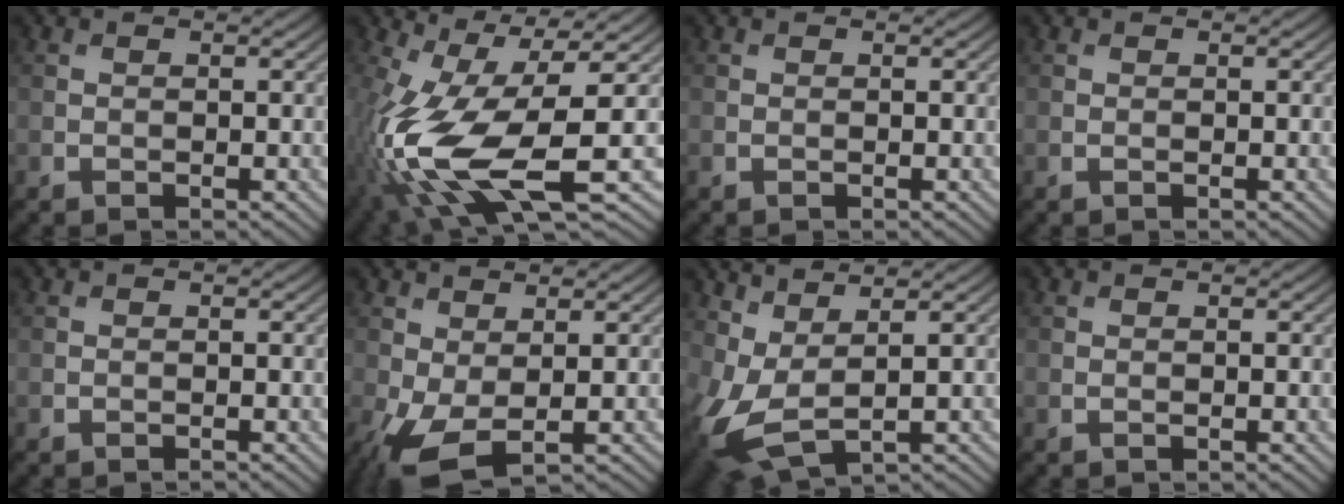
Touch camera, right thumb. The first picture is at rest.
{"total": 16.1, "force": [-4.6, 5.8, 14.3], "torque": [-0.334, -0.034, -0.067]}
{"total": 0.0}
{"total": 0.0}
{"total": 0.0}
{"total": 5.4, "force": [-1.3, 2.5, 4.6], "torque": [-0.126, -0.007, -0.024]}
{"total": 6.2, "force": [1.3, 2.7, 5.5], "torque": [-0.143, -0.007, 0.026]}
{"total": 0.0}